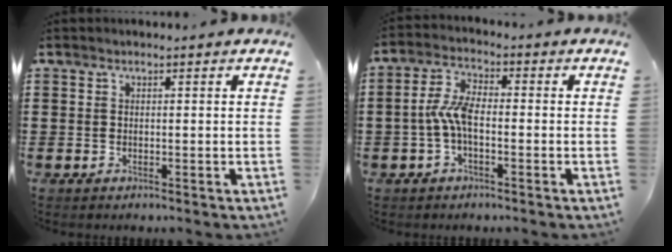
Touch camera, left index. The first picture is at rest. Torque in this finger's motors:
{"motor_torque": [0.48, 0.39, 0.29, 0.07]}